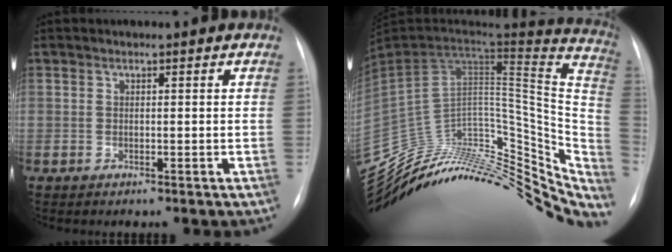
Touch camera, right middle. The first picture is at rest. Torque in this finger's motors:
{"motor_torque": [-1.13, -1.01, -0.45, -0.13]}